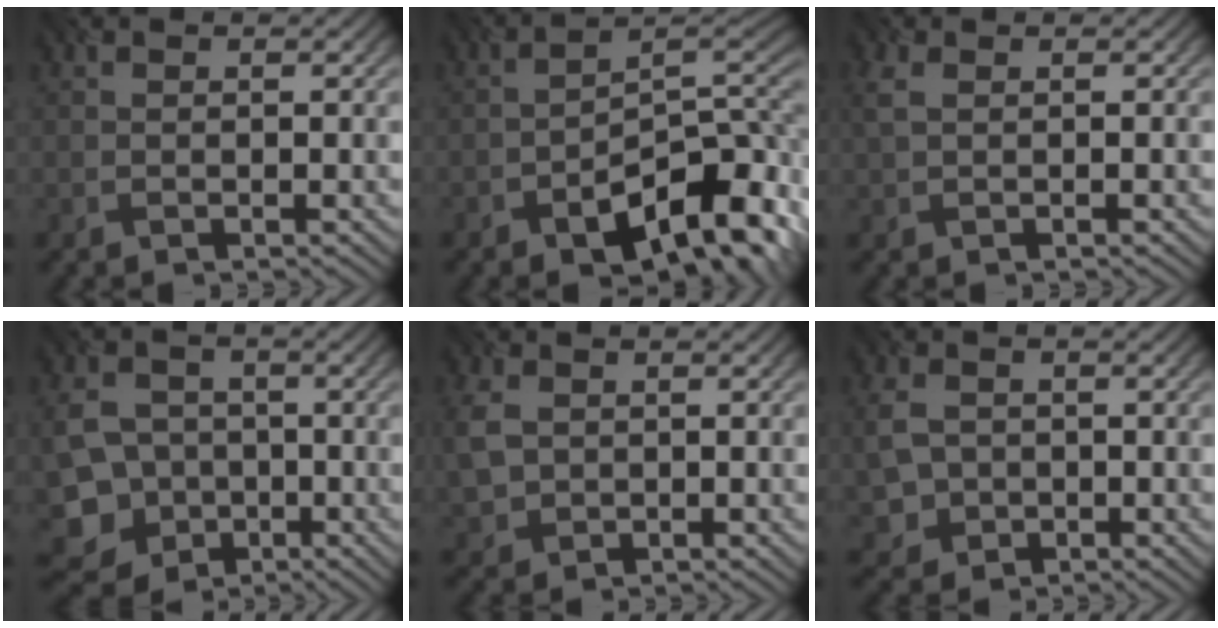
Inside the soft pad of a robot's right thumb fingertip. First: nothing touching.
{"total": 13.7, "force": [-6.7, 6.2, 10.1], "torque": [-0.129, -0.021, -0.107]}
{"total": 1.7, "force": [0.5, 0.6, 1.5], "torque": [-0.037, 0.005, 0.006]}
{"total": 8.3, "force": [-2.6, 7.0, 3.6], "torque": [-0.095, -0.028, -0.053]}
{"total": 4.8, "force": [0.1, 3.9, 2.9], "torque": [-0.084, -0.007, 0.003]}
{"total": 4.5, "force": [-0.6, 3.8, 2.3], "torque": [-0.068, -0.009, -0.013]}